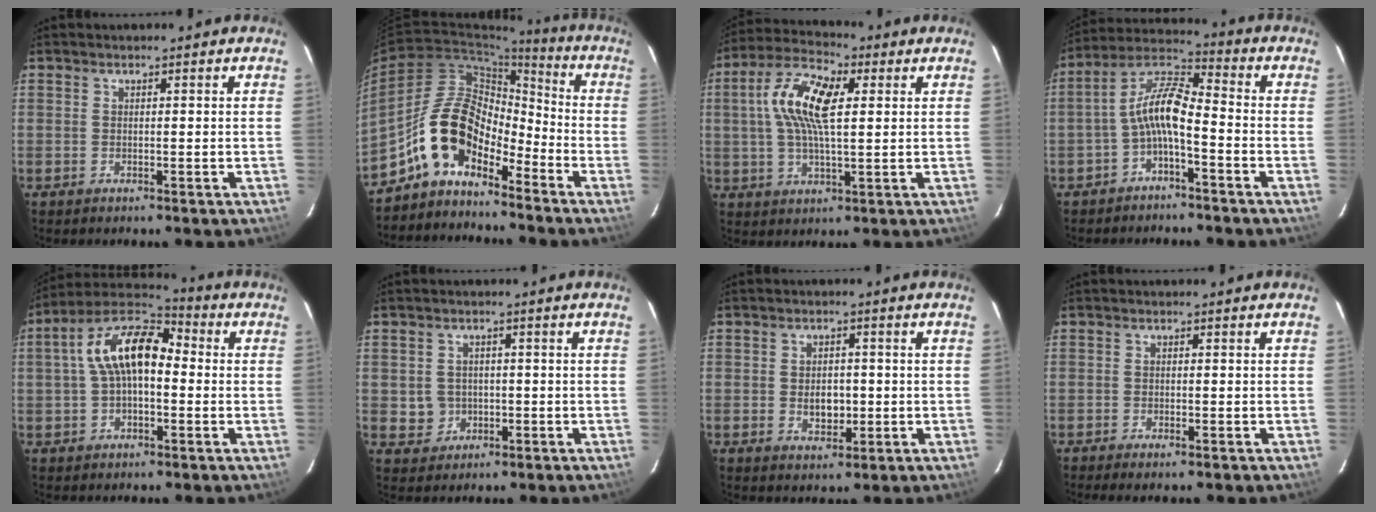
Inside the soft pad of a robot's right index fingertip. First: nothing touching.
{"total": 12.1, "force": [-8.3, 5.5, 6.9], "torque": [-0.127, 0.027, -0.165]}
{"total": 12.1, "force": [2.6, 4.6, 10.9], "torque": [-0.213, 0.023, 0.039]}
{"total": 8.2, "force": [-3.1, 2.3, 7.2], "torque": [-0.164, 0.021, -0.062]}
{"total": 12.7, "force": [0.7, 6.9, 10.7], "torque": [-0.201, 0.033, 0.004]}
{"total": 4.2, "force": [-0.5, 4.1, 0.8], "torque": [-0.025, 0.010, 0.005]}
{"total": 4.3, "force": [-0.5, 3.0, 3.1], "torque": [-0.052, 0.000, -0.003]}
{"total": 1.7, "force": [-1.2, 0.2, 1.1], "torque": [-0.026, -0.002, -0.023]}